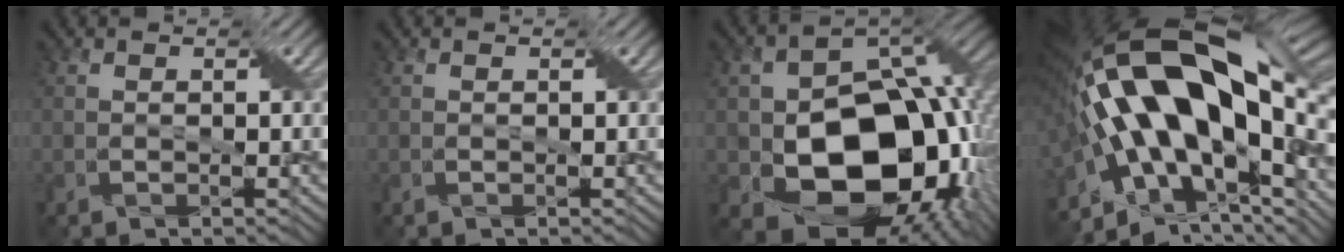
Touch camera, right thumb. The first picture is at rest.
{"total": 0.0}
{"total": 17.3, "force": [-3.9, 12.7, 11.1], "torque": [-0.161, -0.045, -0.049]}
{"total": 21.2, "force": [0.4, 11.3, 18.0], "torque": [-0.349, -0.003, 0.005]}